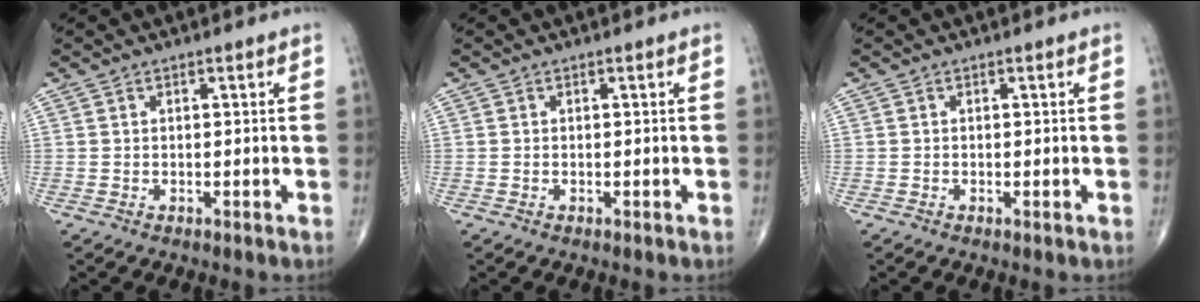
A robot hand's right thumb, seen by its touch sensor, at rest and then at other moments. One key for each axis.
{"total": 0.0}
{"total": 0.0}